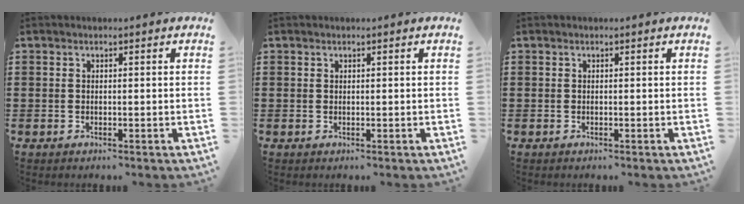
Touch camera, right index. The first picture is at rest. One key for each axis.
{"total": 0.0}
{"total": 0.0}